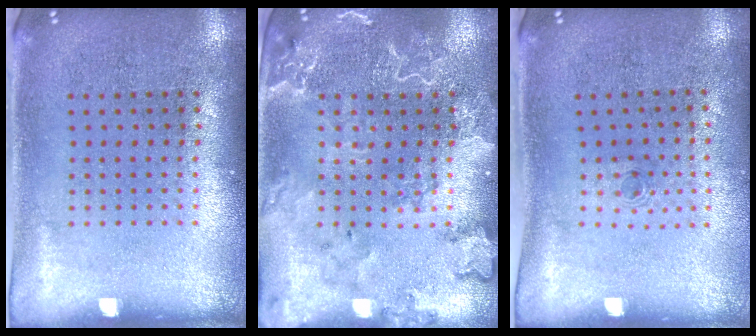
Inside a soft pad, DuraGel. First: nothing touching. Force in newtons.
{"total": 2.5, "press": 2.4, "slide": 0.8}
{"total": 0.6, "press": 0.3, "slide": 0.5}